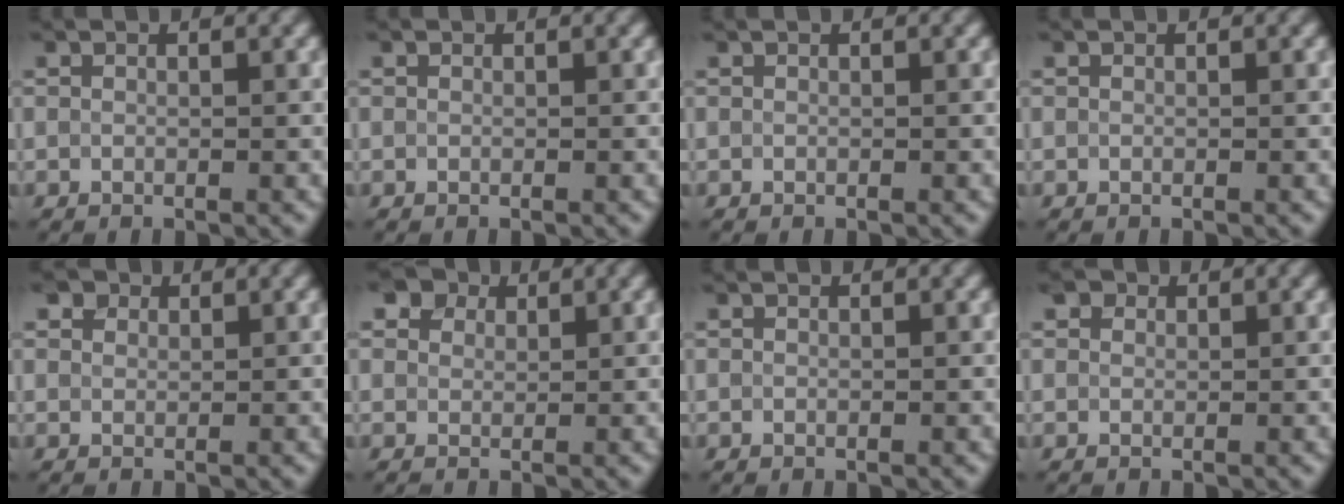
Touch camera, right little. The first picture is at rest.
{"total": 0.0}
{"total": 0.0}
{"total": 0.0}
{"total": 2.4, "force": [1.6, 1.6, 0.9], "torque": [-0.022, 0.009, 0.013]}
{"total": 4.8, "force": [2.9, 3.3, 2.1], "torque": [-0.037, 0.022, 0.024]}
{"total": 0.0}
{"total": 2.0, "force": [1.1, 1.5, 0.8], "torque": [-0.012, 0.012, 0.002]}